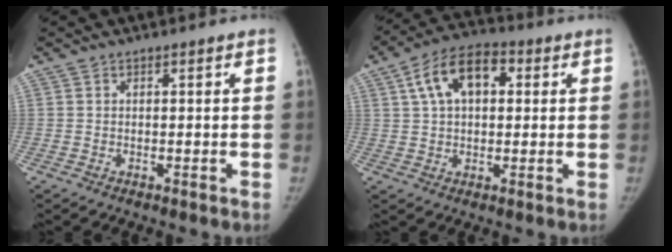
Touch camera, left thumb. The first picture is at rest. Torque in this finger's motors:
{"motor_torque": [1.05, 0.92, 0.24, -0.14, 0.05]}